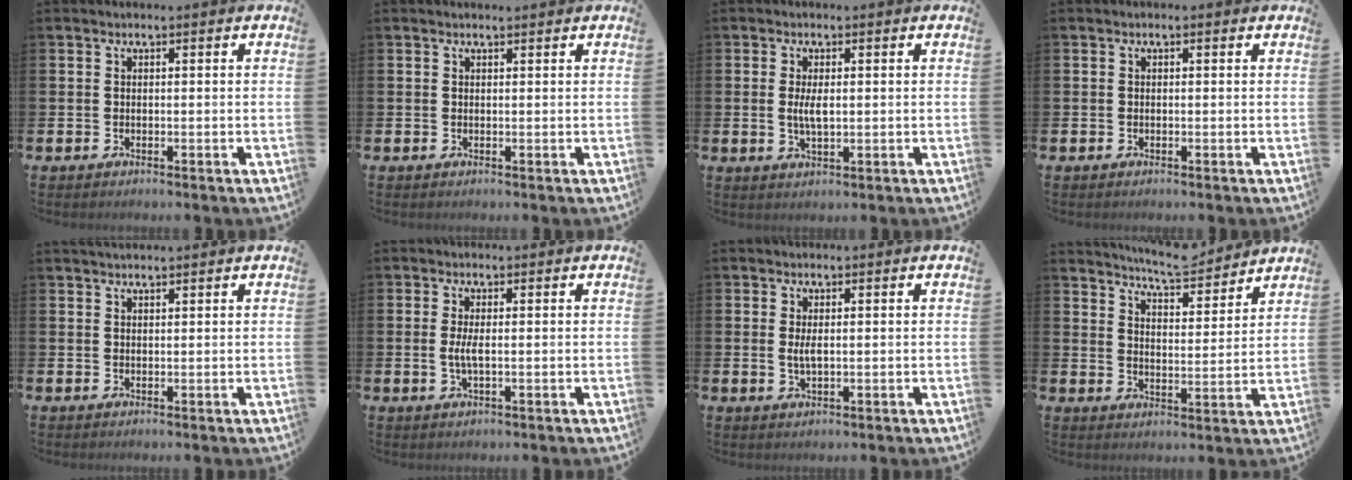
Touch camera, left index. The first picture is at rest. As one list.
[{"total": 0.5, "force": [0.5, 0.0, 0.1], "torque": [0.006, -0.003, 0.007]}, {"total": 3.1, "force": [0.3, 1.2, 2.9], "torque": [-0.056, 0.003, 0.002]}, {"total": 0.0}, {"total": 1.6, "force": [1.6, 0.2, 0.3], "torque": [-0.007, 0.001, 0.029]}, {"total": 2.0, "force": [0.0, 0.4, 2.0], "torque": [-0.045, 0.000, 0.000]}, {"total": 2.0, "force": [0.2, 0.7, 1.9], "torque": [-0.036, 0.002, 0.002]}, {"total": 6.7, "force": [6.6, 0.6, 1.2], "torque": [-0.035, -0.041, 0.118]}]